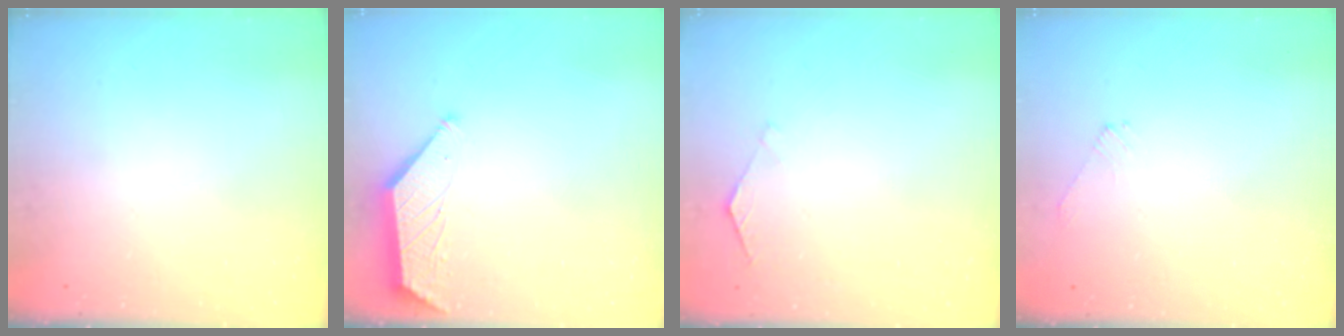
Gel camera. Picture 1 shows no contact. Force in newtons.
{"total": 1.4, "press": 1.4, "slide": 0.3}
{"total": 1.2, "press": 1.1, "slide": 0.4}
{"total": 1.7, "press": 1.6, "slide": 0.4}